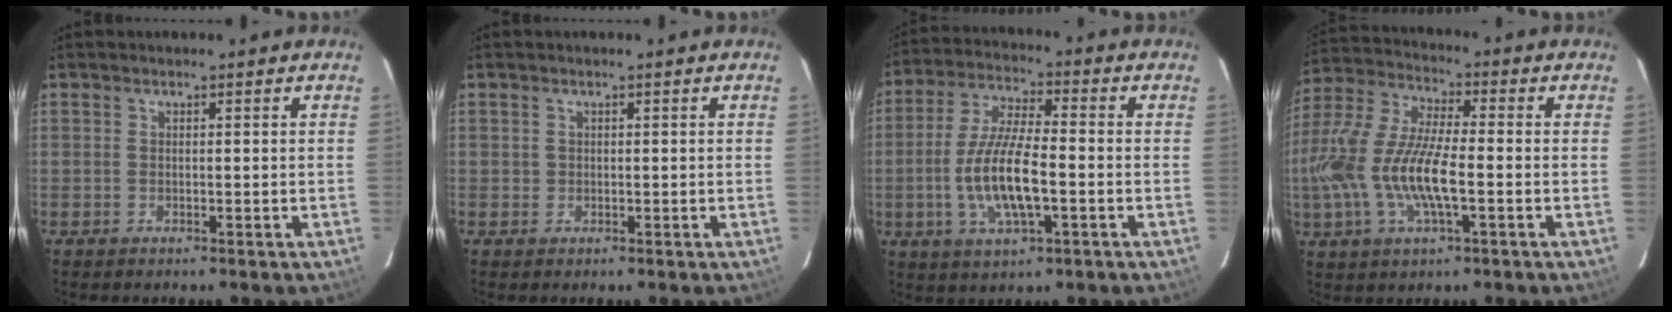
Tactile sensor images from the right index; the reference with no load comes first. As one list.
[{"total": 0.7, "force": [0.1, 0.7, 0.1], "torque": [0.002, 0.003, 0.002]}, {"total": 12.7, "force": [-2.8, 3.8, 11.7], "torque": [-0.240, -0.004, -0.053]}, {"total": 16.9, "force": [-3.4, 5.2, 15.6], "torque": [-0.326, -0.005, -0.071]}]